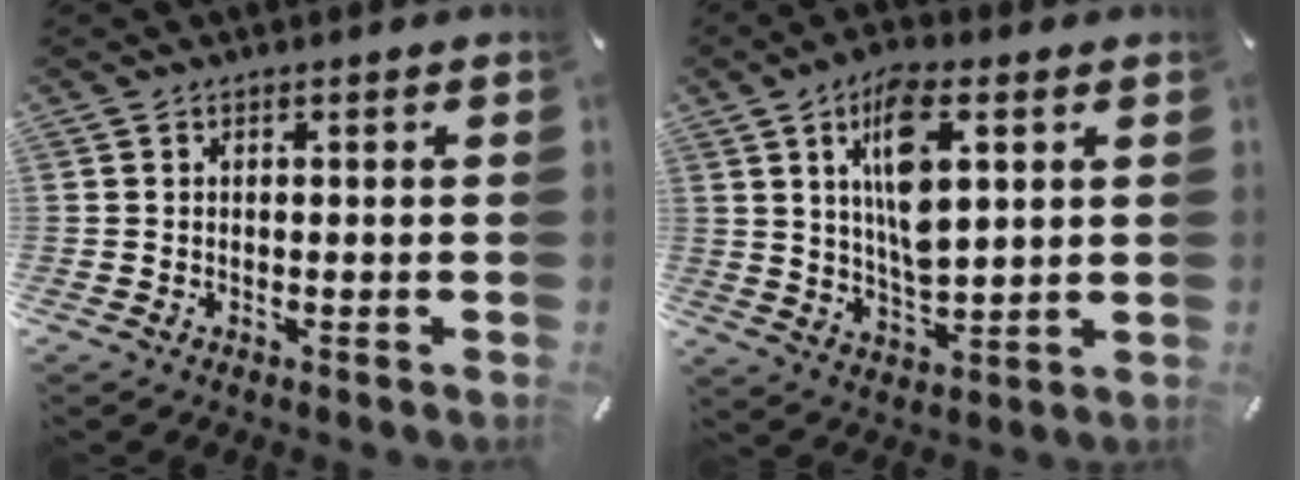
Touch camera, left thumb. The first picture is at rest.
{"total": 12.7, "force": [4.9, 5.8, 10.1], "torque": [-0.194, -0.002, 0.081]}